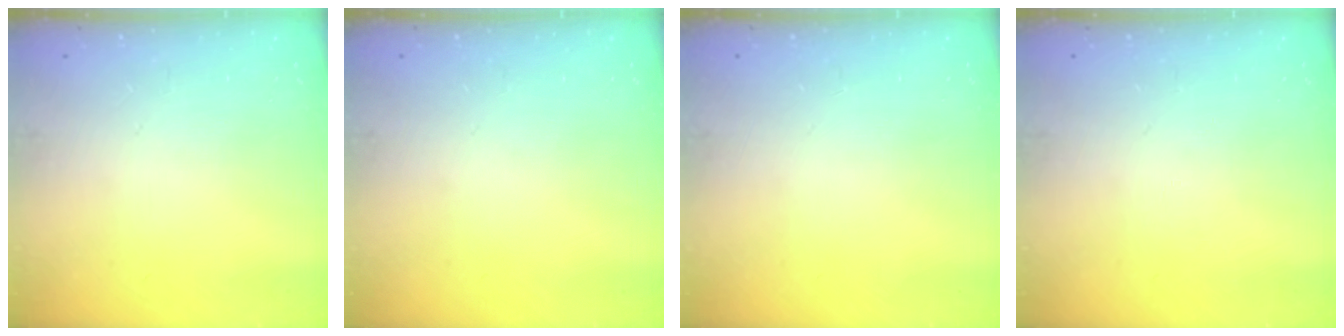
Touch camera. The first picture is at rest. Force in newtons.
{"total": 0.0}
{"total": 0.0}
{"total": 0.0}